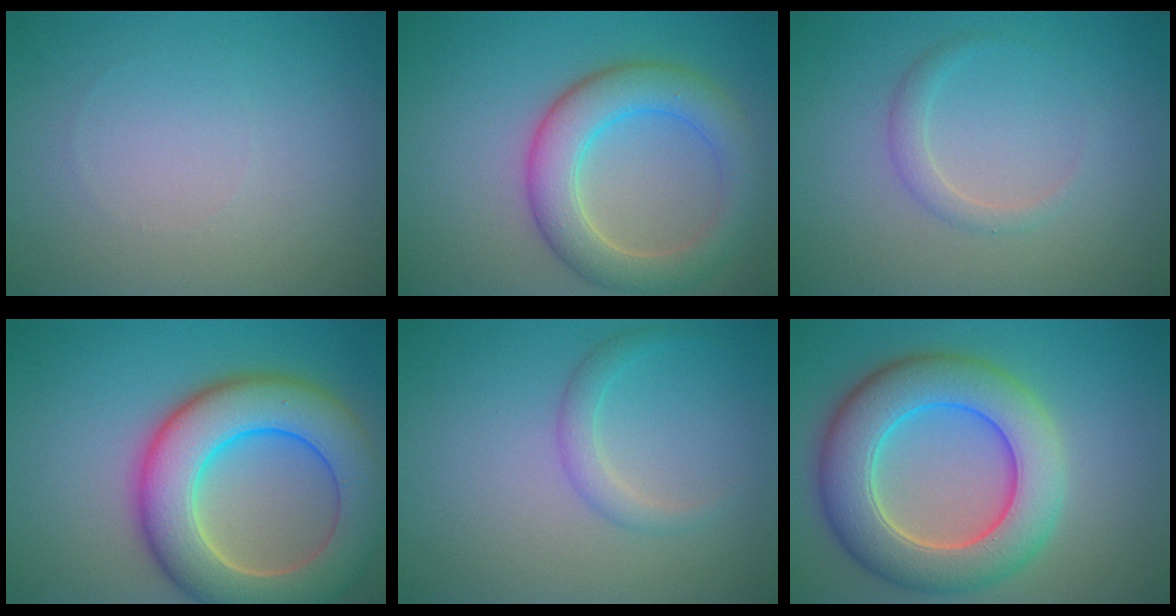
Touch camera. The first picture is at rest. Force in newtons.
{"total": 6.1, "press": 6.1, "slide": 0.2}
{"total": 1.5, "press": 1.5, "slide": 0.1}
{"total": 10.8, "press": 10.8, "slide": 0.7}
{"total": 1.7, "press": 1.7, "slide": 0.1}
{"total": 9.4, "press": 9.4, "slide": 0.5}